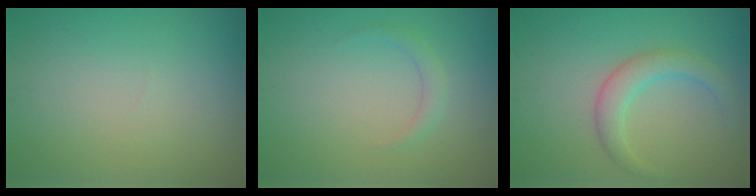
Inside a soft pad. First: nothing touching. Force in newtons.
{"total": 0.8, "press": 0.8, "slide": 0.0}
{"total": 2.8, "press": 2.8, "slide": 0.2}